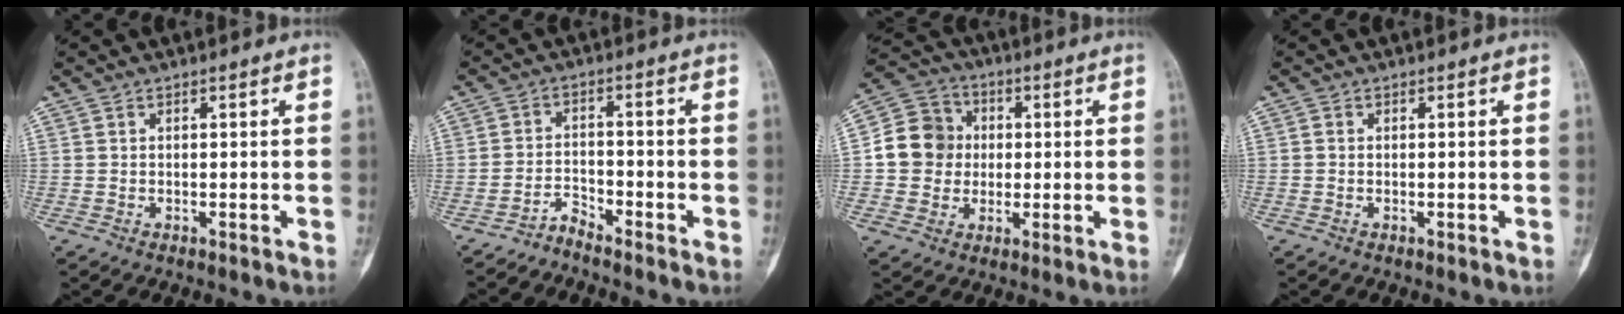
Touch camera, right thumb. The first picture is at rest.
{"total": 2.9, "force": [-2.8, 0.3, 0.2], "torque": [0.000, 0.018, -0.056]}
{"total": 10.5, "force": [0.2, 9.7, 4.0], "torque": [-0.044, 0.020, -0.005]}
{"total": 0.0}